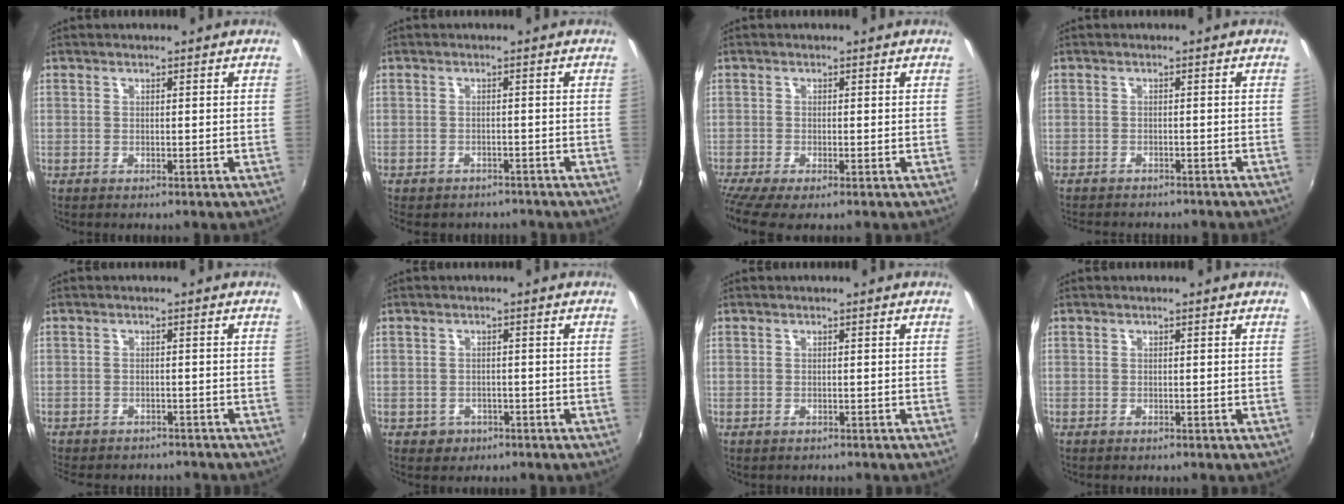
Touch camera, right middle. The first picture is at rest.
{"total": 5.8, "force": [-4.8, 2.6, 1.8], "torque": [-0.047, -0.022, -0.065]}
{"total": 3.4, "force": [-2.4, 0.1, 2.5], "torque": [-0.061, -0.018, -0.046]}
{"total": 6.6, "force": [-5.9, 1.6, 2.3], "torque": [-0.057, -0.016, -0.083]}
{"total": 7.9, "force": [-6.9, 2.7, 2.6], "torque": [-0.066, -0.020, -0.100]}
{"total": 3.1, "force": [-1.4, 2.7, 0.8], "torque": [-0.024, 0.001, -0.016]}
{"total": 0.7, "force": [-0.5, 0.4, 0.2], "torque": [-0.007, -0.002, -0.007]}
{"total": 0.0}